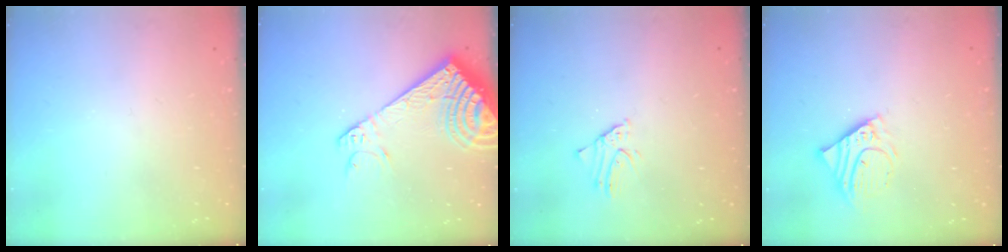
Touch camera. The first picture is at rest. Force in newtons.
{"total": 16.2, "press": 15.9, "slide": 3.1}
{"total": 1.5, "press": 1.5, "slide": 0.1}
{"total": 7.0, "press": 6.9, "slide": 1.0}